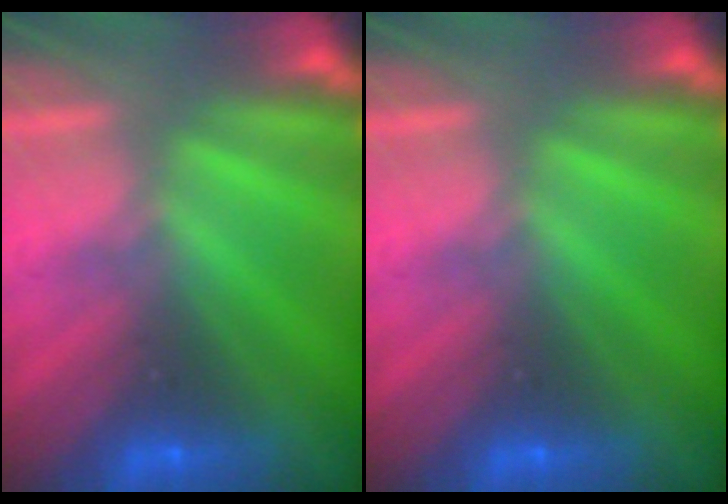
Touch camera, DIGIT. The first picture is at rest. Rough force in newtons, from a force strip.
{"total": 0.0}